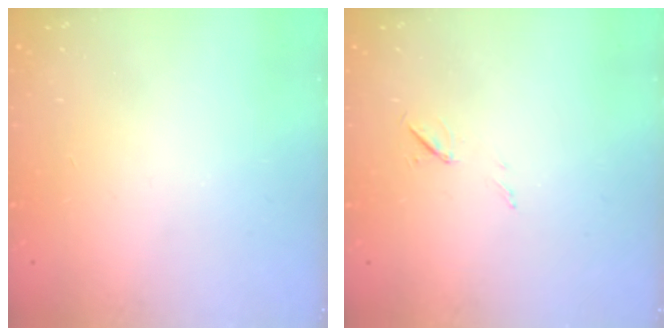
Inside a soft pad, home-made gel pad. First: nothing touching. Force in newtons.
{"total": 5.0, "press": 4.6, "slide": 1.9}